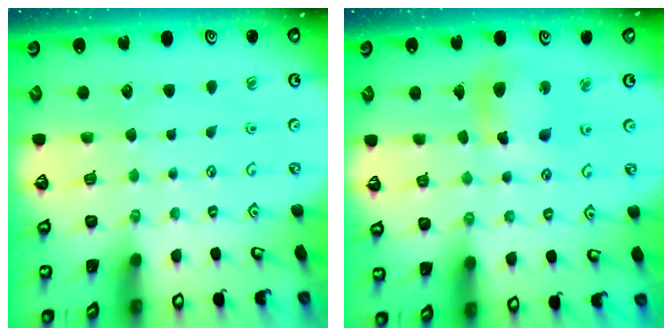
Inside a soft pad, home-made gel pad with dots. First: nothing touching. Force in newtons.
{"total": 10.7, "press": 10.6, "slide": 1.3}